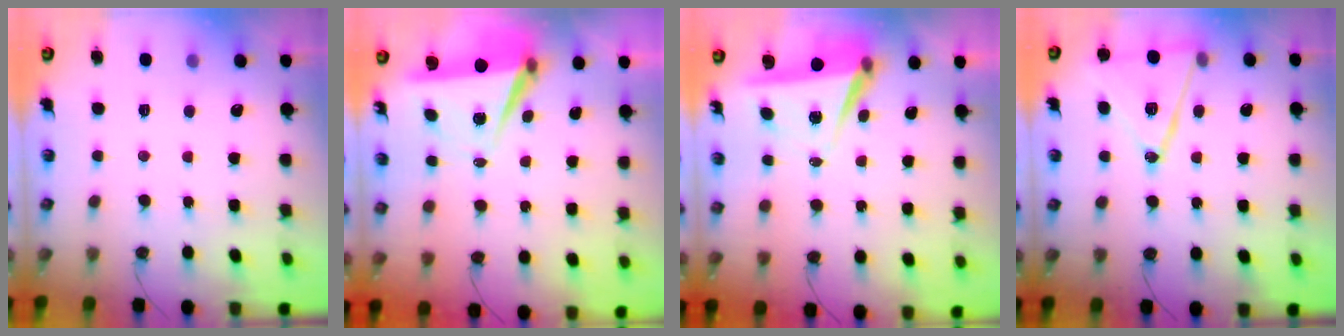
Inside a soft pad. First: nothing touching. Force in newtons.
{"total": 6.0, "press": 4.1, "slide": 4.3}
{"total": 5.9, "press": 4.2, "slide": 4.1}
{"total": 16.6, "press": 16.3, "slide": 3.3}